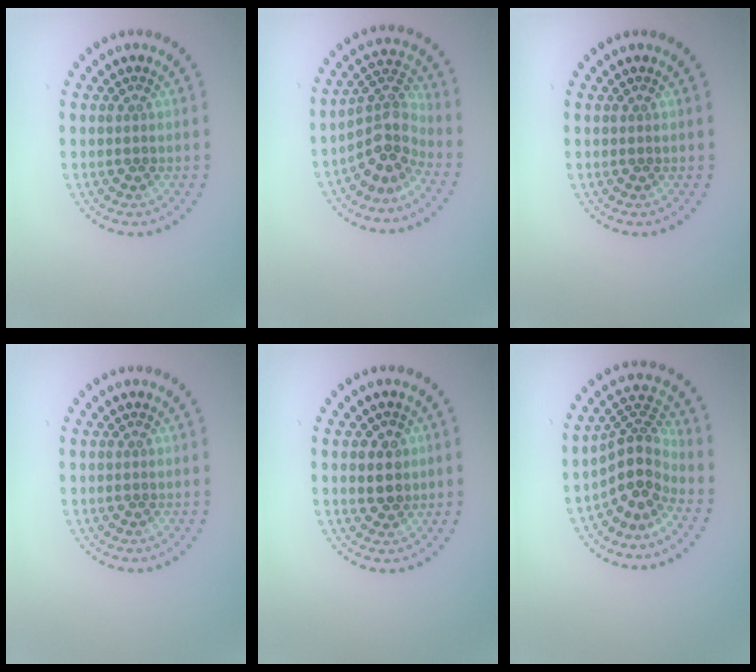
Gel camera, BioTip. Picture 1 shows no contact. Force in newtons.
{"total": 4.0, "press": 2.9, "slide": 2.8}
{"total": 0.0}
{"total": 0.0}
{"total": 2.3, "press": 2.2, "slide": 0.5}
{"total": 3.9, "press": 2.7, "slide": 2.8}